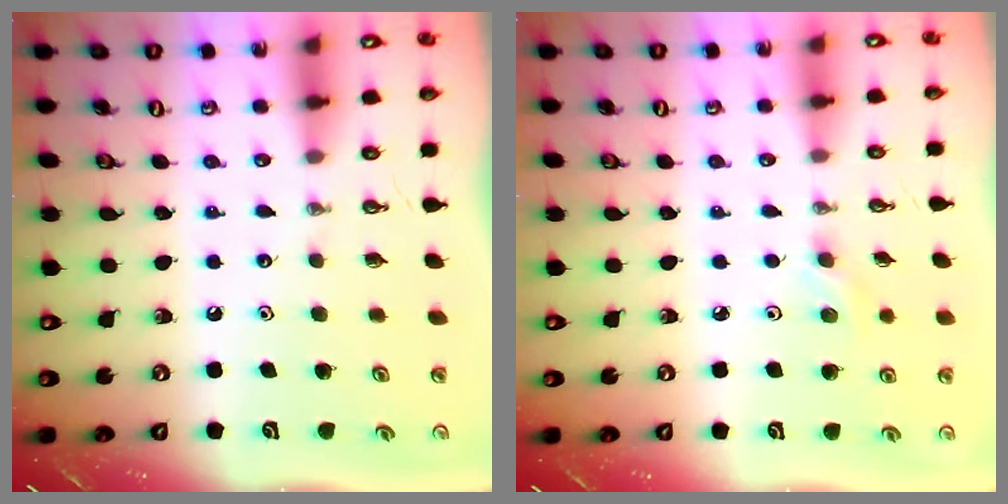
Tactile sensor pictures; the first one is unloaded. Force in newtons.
{"total": 2.8, "press": 2.7, "slide": 0.8}